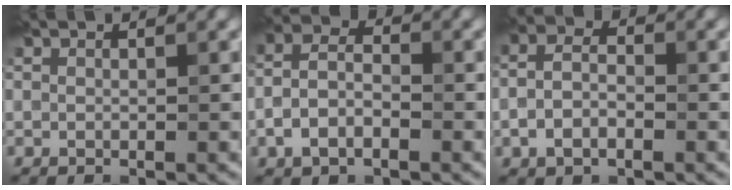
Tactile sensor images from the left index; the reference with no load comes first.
{"total": 3.7, "force": [-1.3, 2.2, 2.7], "torque": [-0.064, 0.006, -0.031]}
{"total": 3.1, "force": [-0.9, 1.9, 2.3], "torque": [-0.057, 0.005, -0.023]}